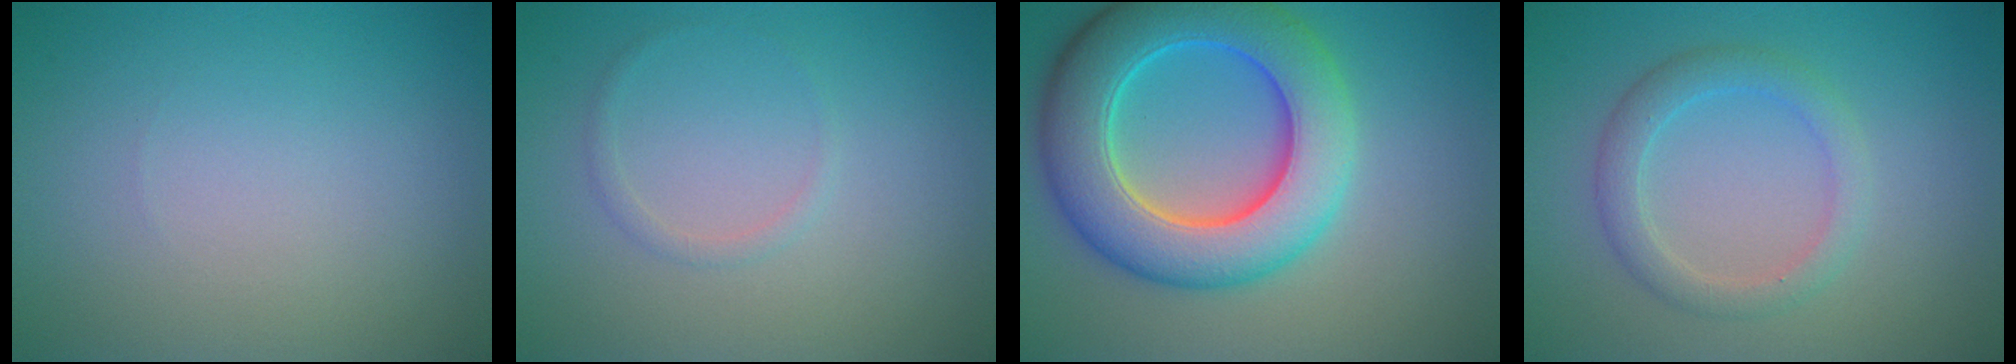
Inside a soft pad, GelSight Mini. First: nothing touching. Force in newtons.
{"total": 0.8, "press": 0.8, "slide": 0.0}
{"total": 10.0, "press": 10.0, "slide": 0.5}
{"total": 2.7, "press": 2.7, "slide": 0.0}